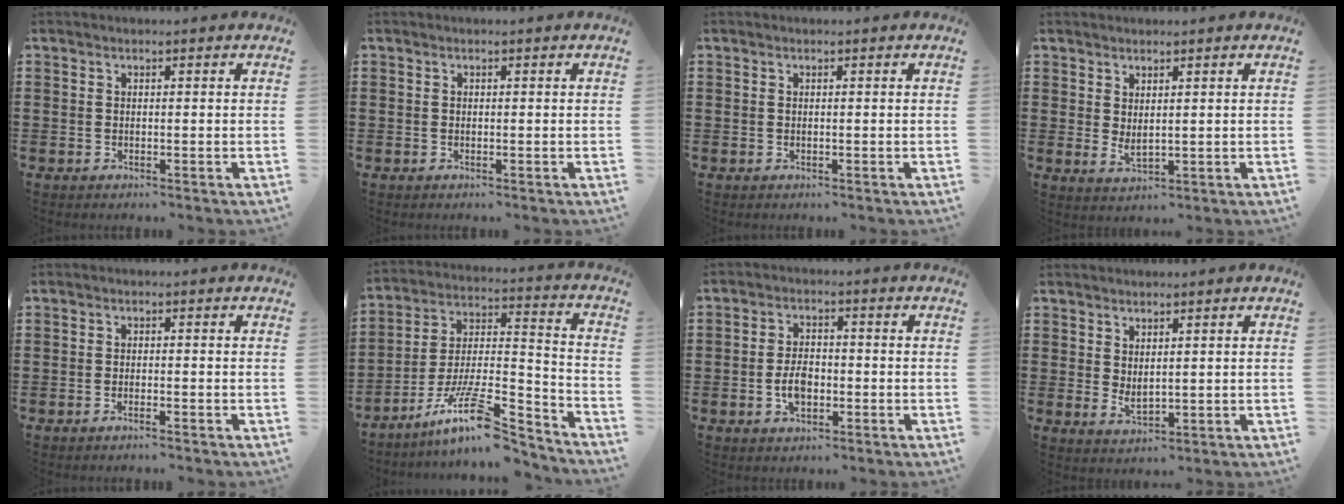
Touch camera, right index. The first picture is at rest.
{"total": 0.0}
{"total": 0.0}
{"total": 2.1, "force": [1.2, 0.6, 1.7], "torque": [-0.032, -0.002, 0.023]}
{"total": 1.0, "force": [-0.9, 0.0, 0.5], "torque": [-0.010, -0.003, -0.016]}
{"total": 14.6, "force": [-10.4, 3.2, 9.7], "torque": [-0.166, 0.021, -0.186]}
{"total": 4.6, "force": [-1.2, 2.6, 3.6], "torque": [-0.080, 0.003, -0.026]}
{"total": 2.0, "force": [1.1, 0.7, 1.4], "torque": [-0.028, -0.002, 0.022]}